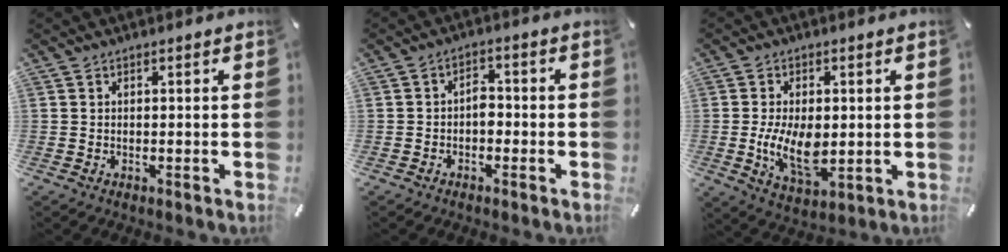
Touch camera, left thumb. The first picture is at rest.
{"total": 3.5, "force": [-1.2, 2.3, 2.3], "torque": [-0.042, 0.013, -0.024]}
{"total": 10.8, "force": [-0.6, 6.3, 8.8], "torque": [-0.170, -0.015, -0.011]}